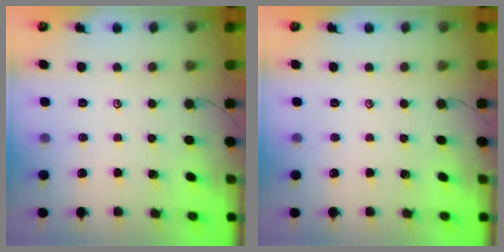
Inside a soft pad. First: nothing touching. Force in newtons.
{"total": 0.0}